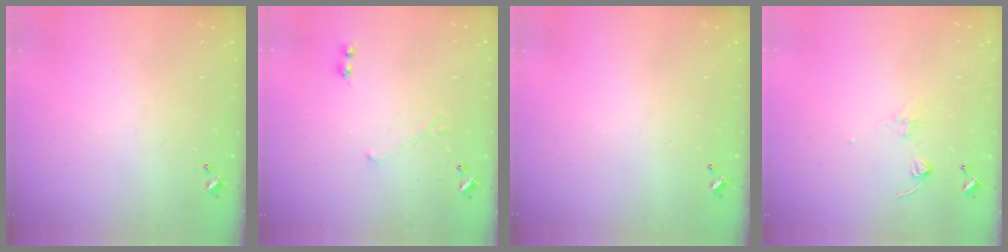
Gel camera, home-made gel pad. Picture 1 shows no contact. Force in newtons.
{"total": 0.7, "press": 0.6, "slide": 0.2}
{"total": 0.0}
{"total": 1.7, "press": 1.5, "slide": 0.7}